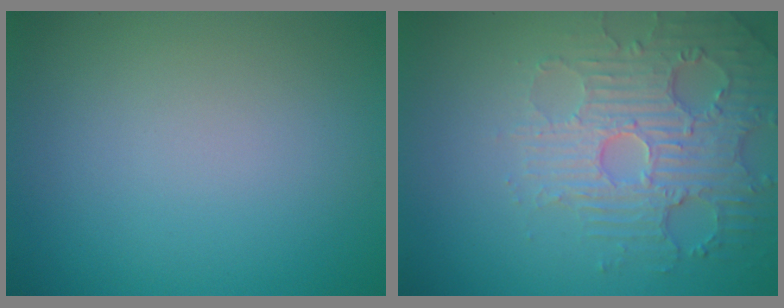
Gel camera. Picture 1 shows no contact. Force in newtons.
{"total": 5.0, "press": 4.1, "slide": 2.9}